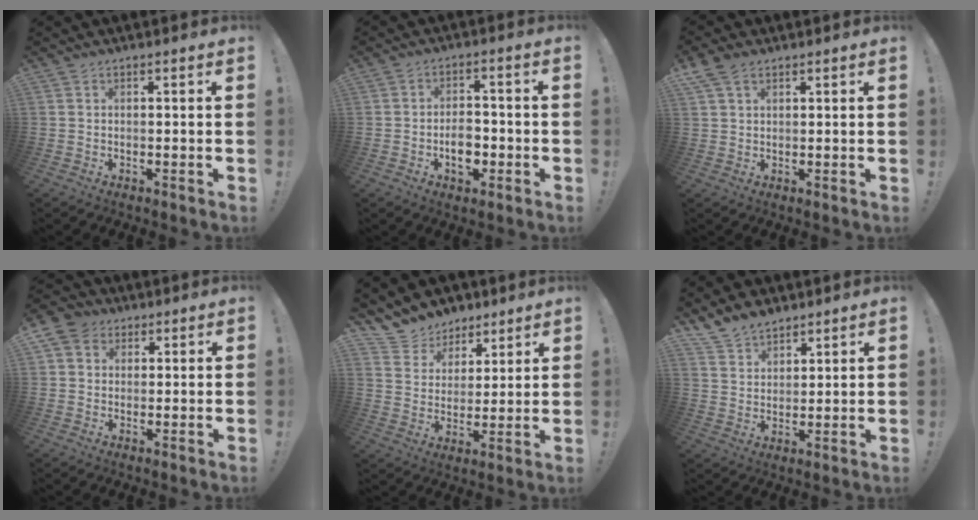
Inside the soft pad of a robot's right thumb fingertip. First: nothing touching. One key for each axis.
{"total": 7.2, "fx": -2.6, "fy": 4.7, "fz": 4.8, "tx": -0.066, "ty": 0.012, "tz": -0.044}
{"total": 5.0, "fx": 3.0, "fy": 2.9, "fz": 2.7, "tx": -0.050, "ty": -0.007, "tz": 0.059}
{"total": 6.5, "fx": 2.5, "fy": 5.4, "fz": 2.4, "tx": -0.044, "ty": 0.001, "tz": 0.051}
{"total": 9.8, "fx": 7.6, "fy": 6.2, "fz": 0.9, "tx": -0.025, "ty": -0.062, "tz": 0.151}
{"total": 8.2, "fx": 6.8, "fy": 4.2, "fz": 1.8, "tx": -0.041, "ty": -0.043, "tz": 0.135}